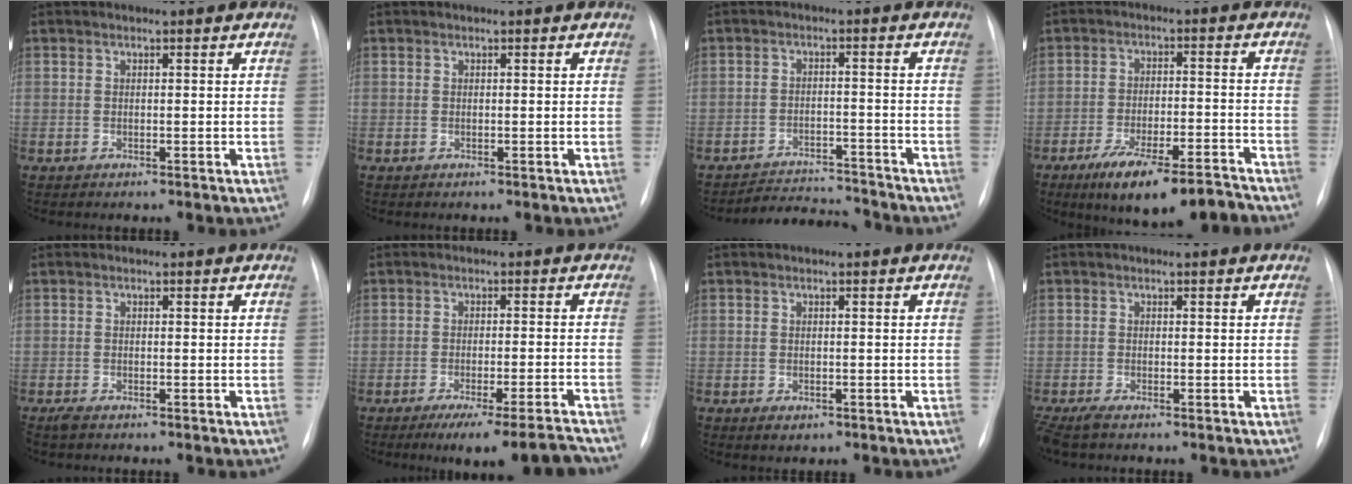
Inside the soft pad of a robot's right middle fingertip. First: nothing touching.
{"total": 0.0}
{"total": 6.9, "force": [-6.8, 1.0, -0.5], "torque": [0.009, 0.009, -0.107]}
{"total": 13.2, "force": [-10.2, 2.8, 7.8], "torque": [-0.117, 0.002, -0.163]}
{"total": 1.5, "force": [-1.2, 0.4, 0.8], "torque": [-0.020, -0.005, -0.020]}
{"total": 10.7, "force": [-9.5, -1.3, 4.7], "torque": [-0.049, -0.001, -0.141]}
{"total": 1.7, "force": [-0.9, 1.0, 0.9], "torque": [-0.013, 0.001, -0.005]}
{"total": 2.9, "force": [-2.3, 0.5, 1.8], "torque": [-0.038, -0.011, -0.041]}